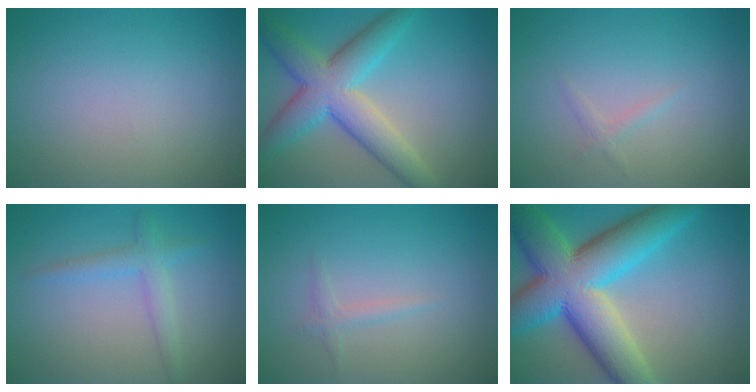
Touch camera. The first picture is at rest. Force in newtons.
{"total": 7.5, "press": 7.5, "slide": 0.2}
{"total": 0.8, "press": 0.8, "slide": 0.0}
{"total": 2.3, "press": 2.3, "slide": 0.2}
{"total": 1.0, "press": 1.0, "slide": 0.0}
{"total": 13.3, "press": 13.3, "slide": 0.4}